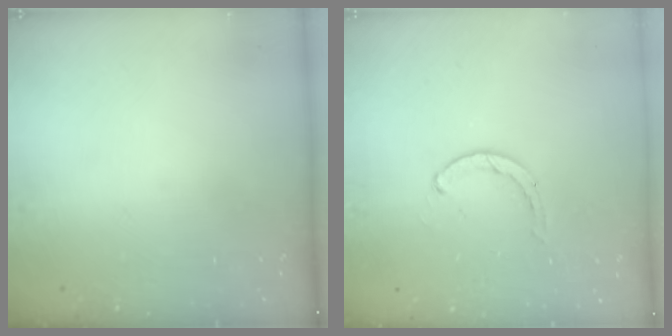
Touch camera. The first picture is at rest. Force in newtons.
{"total": 2.3, "press": 2.3, "slide": 0.3}